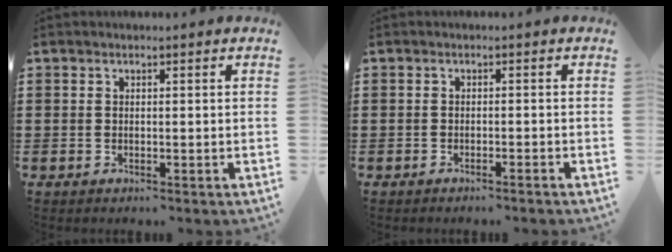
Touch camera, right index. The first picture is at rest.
{"total": 0.9, "force": [-0.8, -0.2, 0.3], "torque": [-0.006, 0.000, -0.016]}